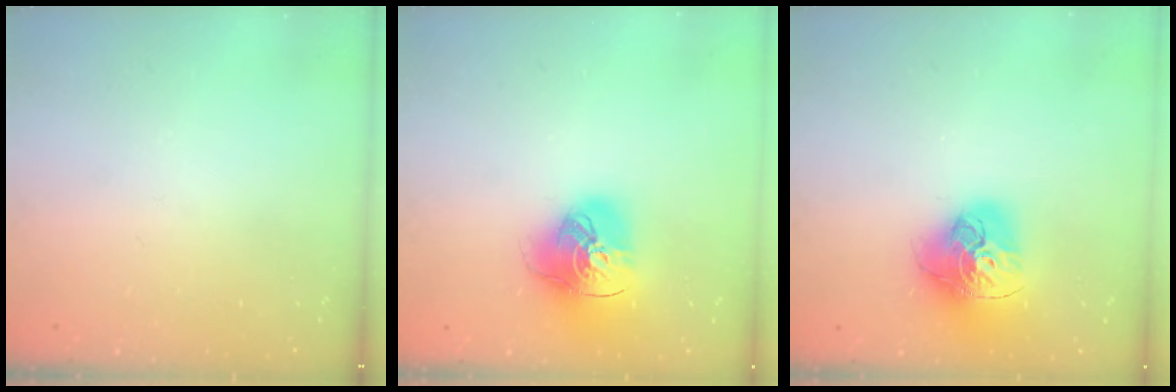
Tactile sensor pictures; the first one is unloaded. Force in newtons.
{"total": 16.2, "press": 16.1, "slide": 1.7}
{"total": 17.4, "press": 17.3, "slide": 1.8}